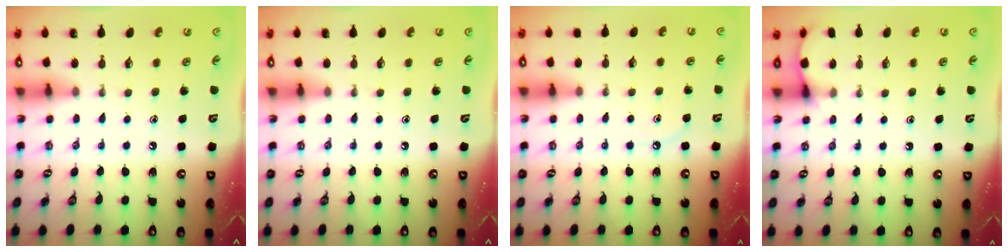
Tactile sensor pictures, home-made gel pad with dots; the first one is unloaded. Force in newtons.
{"total": 0.0}
{"total": 4.3, "press": 4.3, "slide": 0.6}
{"total": 4.3, "press": 4.3, "slide": 0.3}